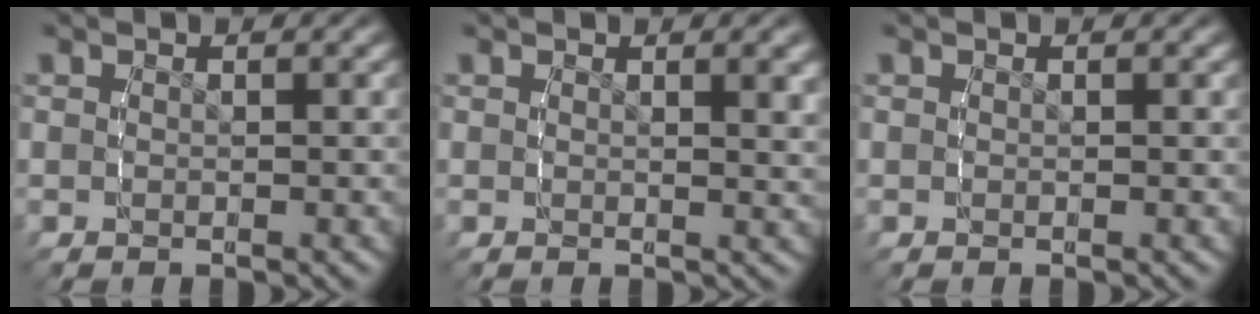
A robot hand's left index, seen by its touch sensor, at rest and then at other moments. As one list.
[{"total": 1.3, "force": [0.7, -0.4, 1.0], "torque": [-0.013, -0.007, 0.013]}, {"total": 0.0}]